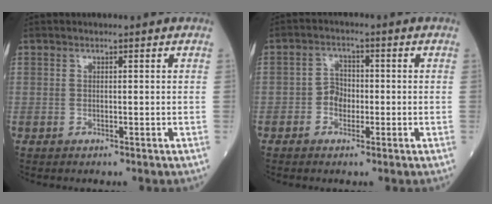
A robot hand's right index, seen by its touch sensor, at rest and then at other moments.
{"total": 2.7, "force": [-0.9, 1.9, 1.7], "torque": [-0.026, 0.007, -0.020]}